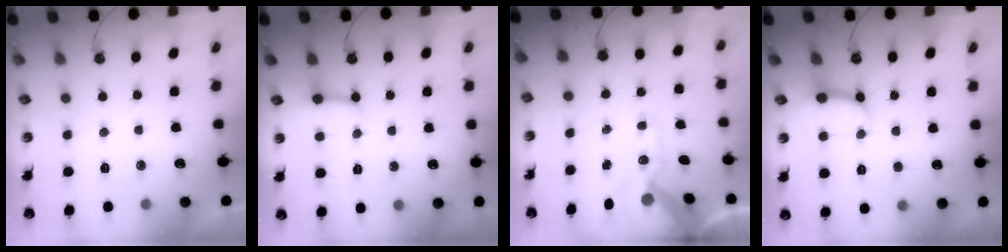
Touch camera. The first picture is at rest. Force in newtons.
{"total": 3.0, "press": 2.9, "slide": 0.4}
{"total": 13.5, "press": 13.4, "slide": 2.1}
{"total": 10.1, "press": 10.1, "slide": 1.2}